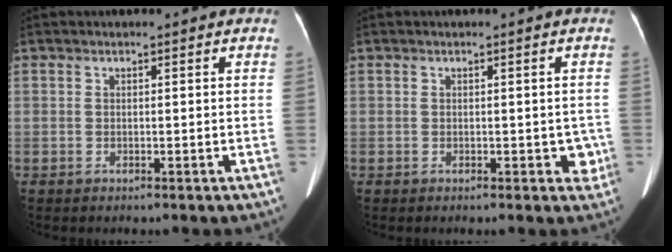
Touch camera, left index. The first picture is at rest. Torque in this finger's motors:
{"motor_torque": [-0.05, -0.02, -0.04, 0.00]}